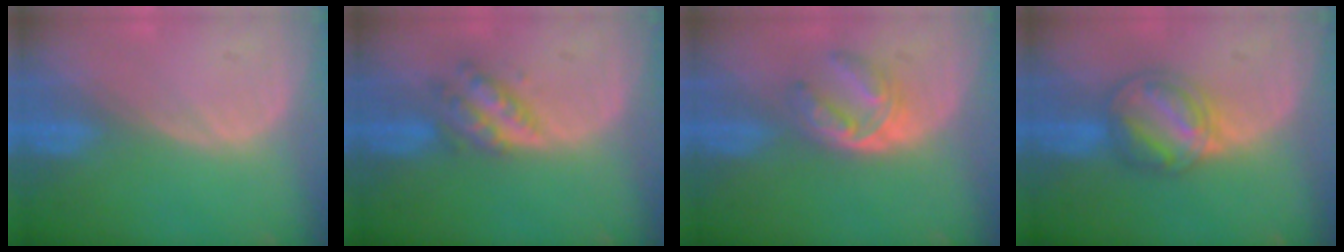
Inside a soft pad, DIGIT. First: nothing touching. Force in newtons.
{"total": 4.6, "press": 4.6, "slide": 0.3}
{"total": 6.3, "press": 5.0, "slide": 3.8}
{"total": 6.7, "press": 6.3, "slide": 2.3}